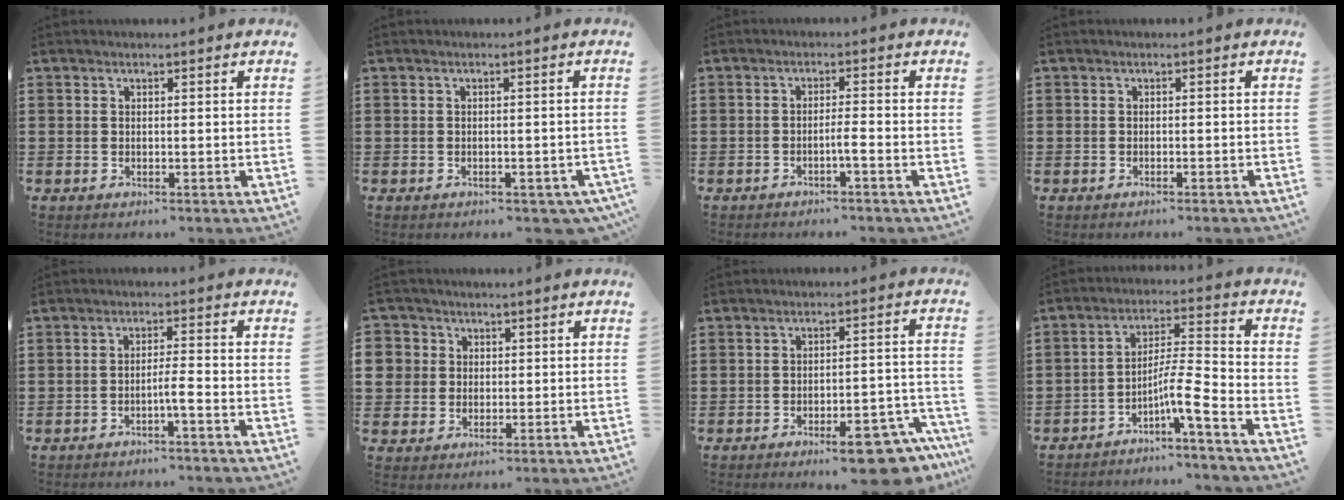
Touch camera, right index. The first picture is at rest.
{"total": 1.4, "force": [-1.2, 0.4, 0.5], "torque": [-0.013, 0.001, -0.025]}
{"total": 2.2, "force": [-1.2, -0.3, 1.8], "torque": [-0.031, -0.002, -0.021]}
{"total": 0.6, "force": [-0.5, -0.1, 0.2], "torque": [-0.005, -0.001, -0.011]}
{"total": 2.8, "force": [-1.4, -0.2, 2.4], "torque": [-0.042, -0.002, -0.027]}
{"total": 4.1, "force": [1.0, 4.0, 0.2], "torque": [-0.026, 0.015, 0.017]}
{"total": 8.3, "force": [-6.2, 1.5, 5.4], "torque": [-0.066, 0.009, -0.107]}
{"total": 7.2, "force": [-4.3, 0.1, 5.8], "torque": [-0.106, -0.011, -0.083]}